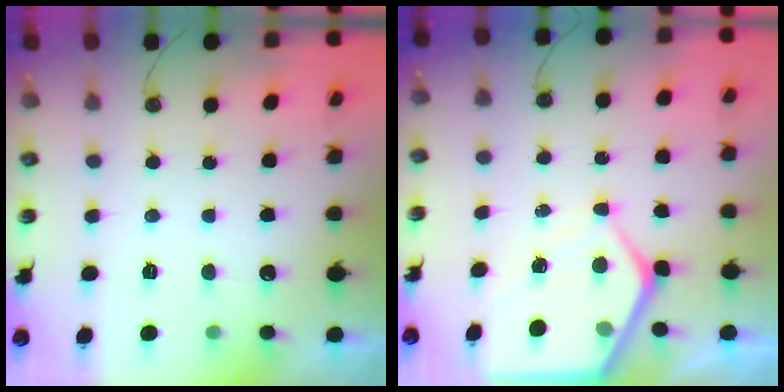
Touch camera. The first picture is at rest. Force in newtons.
{"total": 8.4, "press": 8.4, "slide": 0.7}